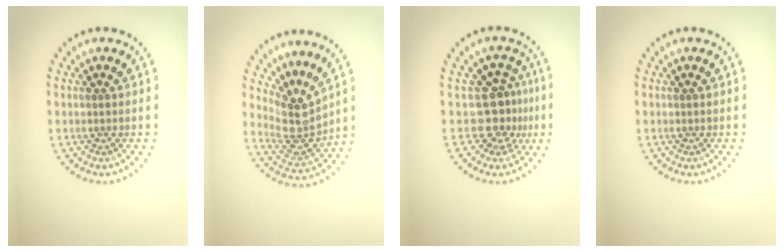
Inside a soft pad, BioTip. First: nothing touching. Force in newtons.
{"total": 4.0, "press": 2.8, "slide": 2.8}
{"total": 3.2, "press": 2.3, "slide": 2.1}
{"total": 0.0}